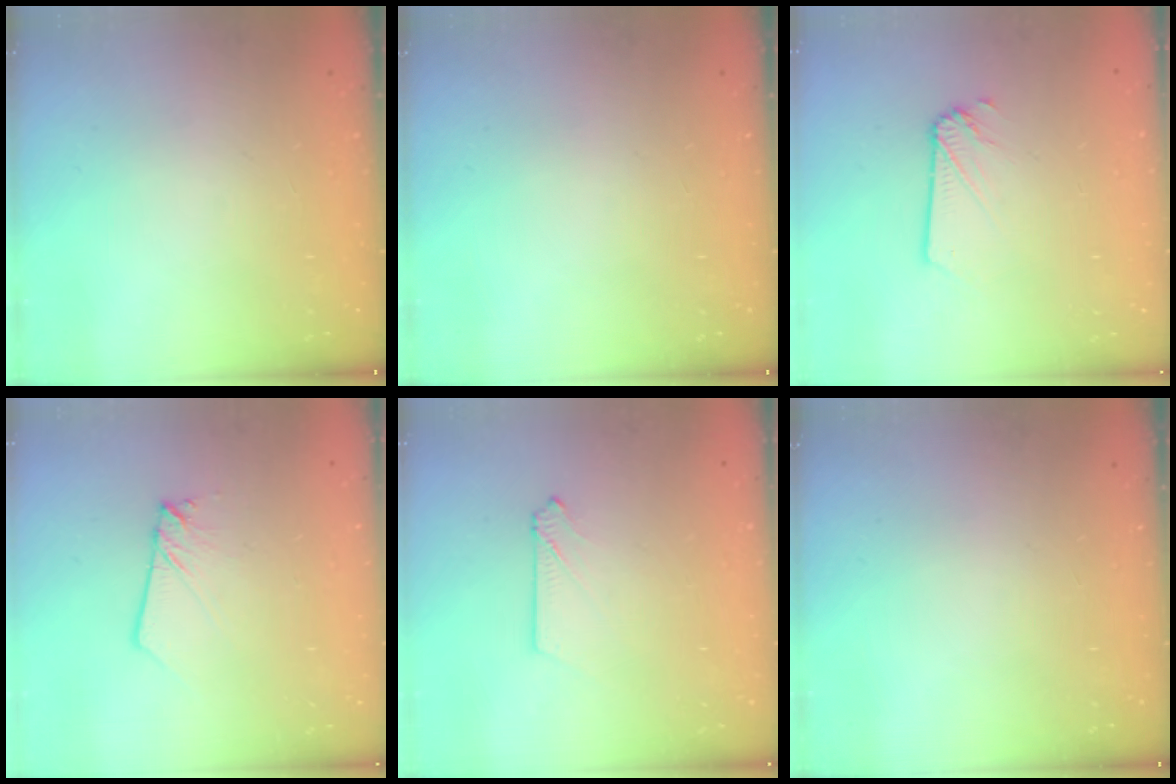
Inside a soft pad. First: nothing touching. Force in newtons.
{"total": 0.0}
{"total": 2.0, "press": 2.0, "slide": 0.2}
{"total": 4.2, "press": 4.1, "slide": 0.4}
{"total": 2.1, "press": 2.1, "slide": 0.3}
{"total": 0.0}